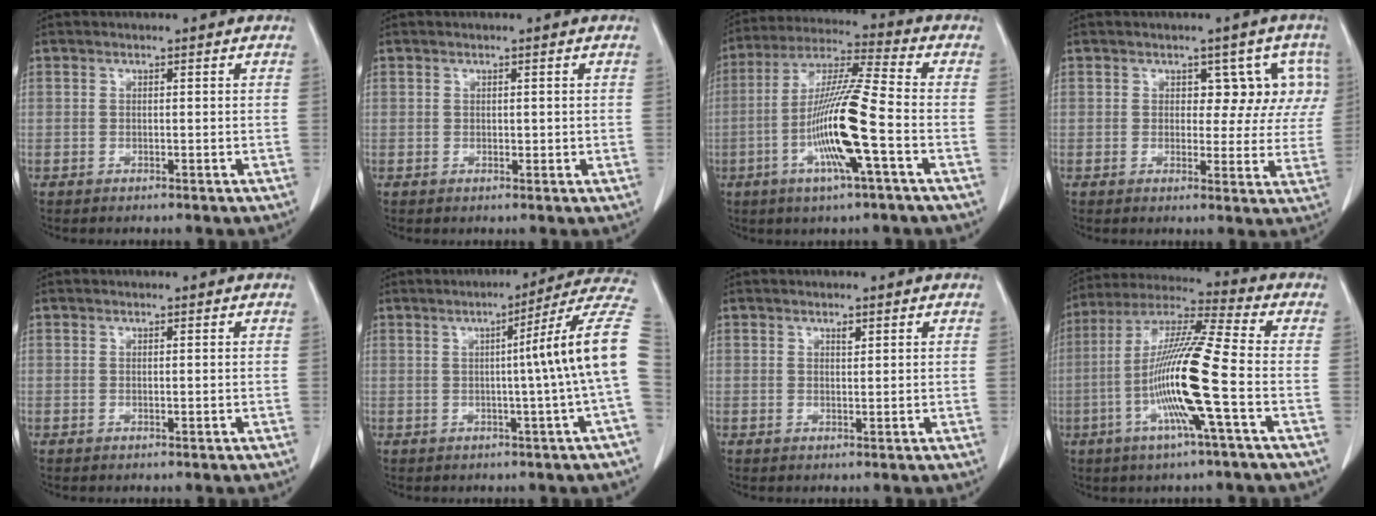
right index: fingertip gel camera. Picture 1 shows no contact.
{"total": 0.8, "force": [0.1, 0.5, 0.6], "torque": [-0.007, -0.001, 0.003]}
{"total": 14.0, "force": [-4.0, -0.1, 13.5], "torque": [-0.266, -0.005, -0.082]}
{"total": 6.3, "force": [2.2, 4.0, 4.4], "torque": [-0.021, 0.019, 0.022]}
{"total": 0.0}
{"total": 12.6, "force": [0.5, -2.5, 12.3], "torque": [-0.143, 0.014, -0.003]}
{"total": 1.0, "force": [0.7, 0.2, 0.6], "torque": [-0.012, -0.006, 0.012]}
{"total": 15.2, "force": [-3.8, -0.8, 14.7], "torque": [-0.291, -0.006, -0.085]}